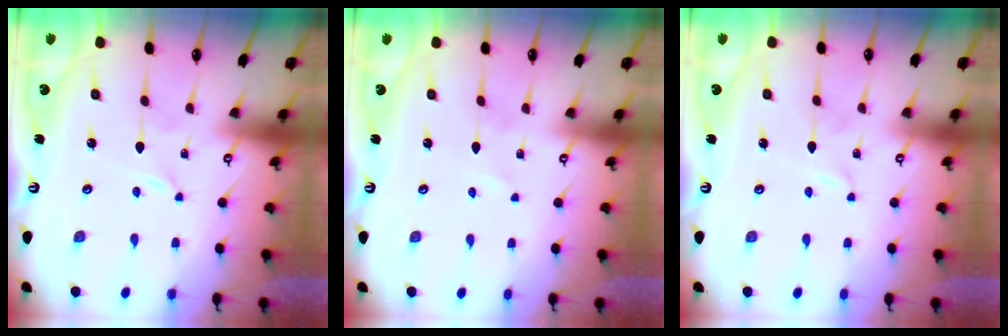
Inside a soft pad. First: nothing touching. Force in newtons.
{"total": 0.9, "press": 0.9, "slide": 0.2}
{"total": 1.6, "press": 1.6, "slide": 0.2}